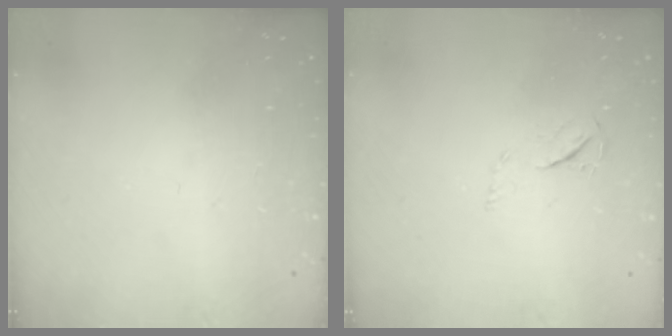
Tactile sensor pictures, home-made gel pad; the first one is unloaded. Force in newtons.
{"total": 3.9, "press": 3.9, "slide": 0.4}